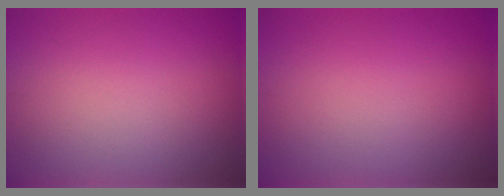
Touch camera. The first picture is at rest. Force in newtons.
{"total": 0.0}